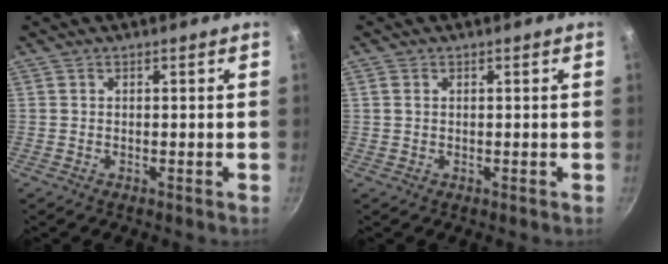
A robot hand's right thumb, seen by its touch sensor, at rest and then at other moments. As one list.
[{"total": 1.1, "force": [0.4, 0.8, 0.6], "torque": [-0.012, 0.002, 0.005]}]